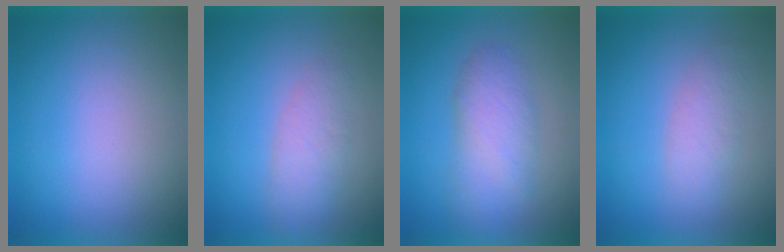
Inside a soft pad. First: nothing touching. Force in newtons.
{"total": 2.9}
{"total": 4.5}
{"total": 2.7}